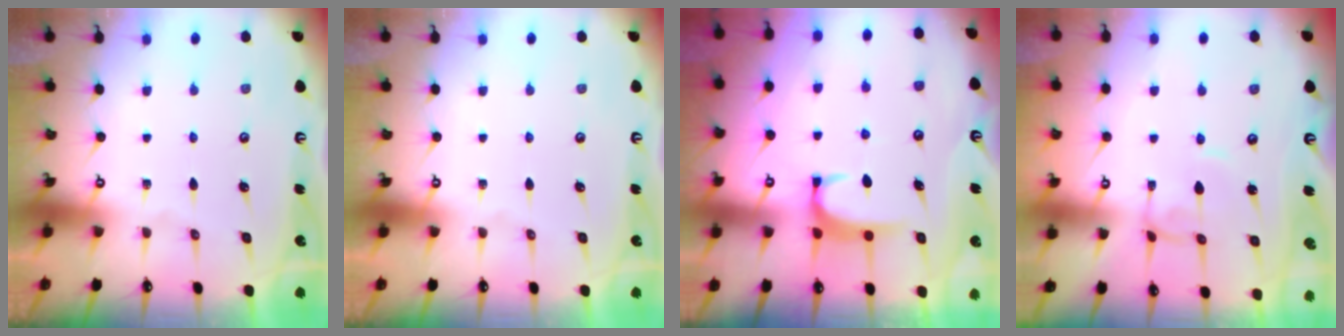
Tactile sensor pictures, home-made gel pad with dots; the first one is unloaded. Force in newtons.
{"total": 0.0}
{"total": 1.7, "press": 1.6, "slide": 0.4}
{"total": 2.0, "press": 2.0, "slide": 0.1}